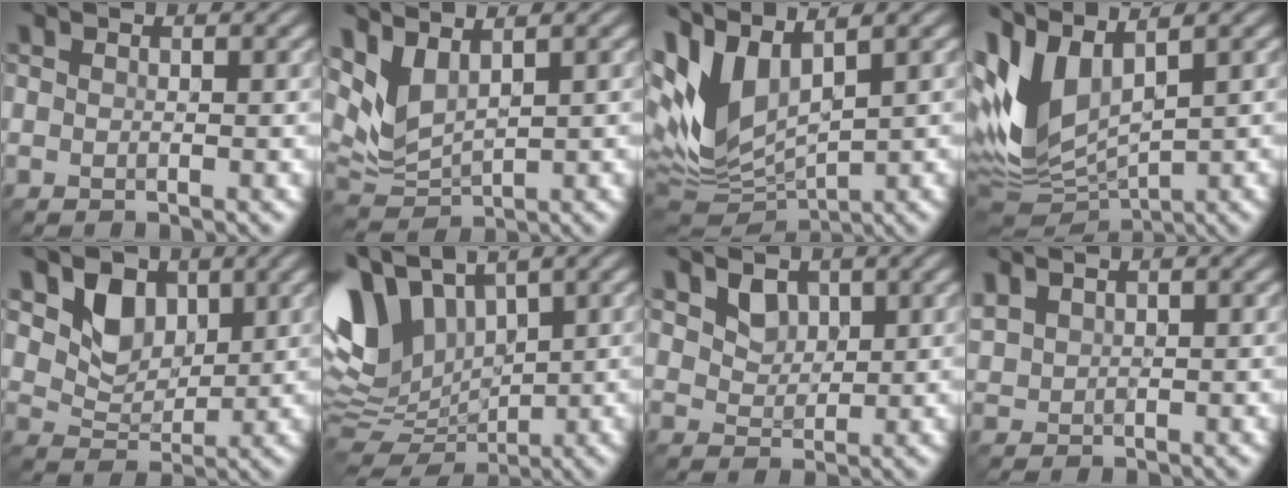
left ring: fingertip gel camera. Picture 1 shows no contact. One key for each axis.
{"total": 3.2, "fx": 1.9, "fy": 1.2, "fz": 2.2, "tx": -0.061, "ty": -0.006, "tz": 0.054}
{"total": 9.3, "fx": 3.0, "fy": 4.5, "fz": 7.5, "tx": -0.195, "ty": -0.003, "tz": 0.074}
{"total": 9.4, "fx": 2.0, "fy": 4.7, "fz": 7.9, "tx": -0.200, "ty": -0.002, "tz": 0.053}
{"total": 3.8, "fx": 1.6, "fy": 2.9, "fz": 1.9, "tx": -0.044, "ty": -0.009, "tz": 0.030}
{"total": 9.4, "fx": 2.9, "fy": 5.8, "fz": 6.8, "tx": -0.165, "ty": 0.009, "tz": 0.058}
{"total": 2.1, "fx": 1.1, "fy": 1.6, "fz": 0.8, "tx": -0.023, "ty": -0.013, "tz": 0.032}
{"total": 1.6, "fx": 1.3, "fy": 0.8, "fz": 0.6, "tx": -0.022, "ty": 0.012, "tz": 0.040}